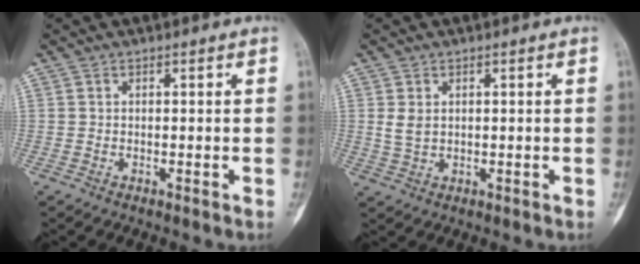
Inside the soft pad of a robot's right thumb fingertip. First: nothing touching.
{"total": 2.7, "force": [0.6, 1.9, 1.8], "torque": [-0.030, 0.000, 0.018]}